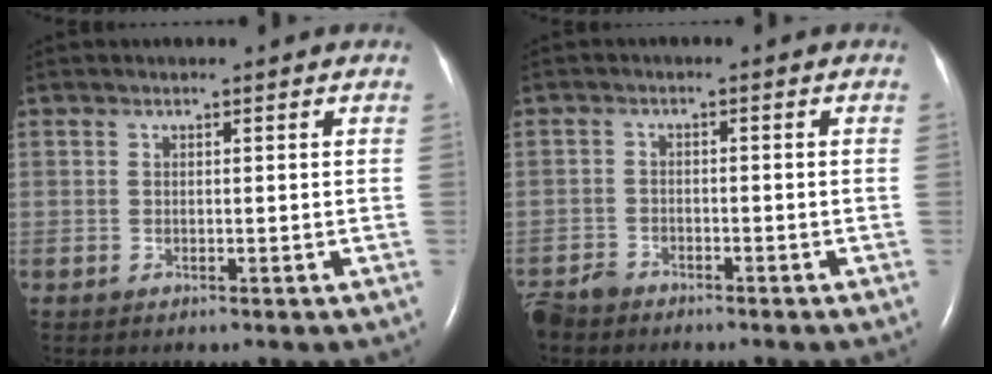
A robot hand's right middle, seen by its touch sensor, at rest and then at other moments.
{"total": 3.8, "force": [-3.5, 1.4, 0.7], "torque": [-0.018, -0.007, -0.068]}